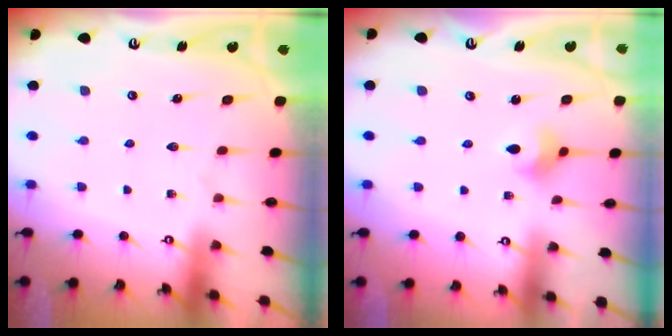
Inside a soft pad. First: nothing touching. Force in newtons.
{"total": 2.9, "press": 2.8, "slide": 0.6}